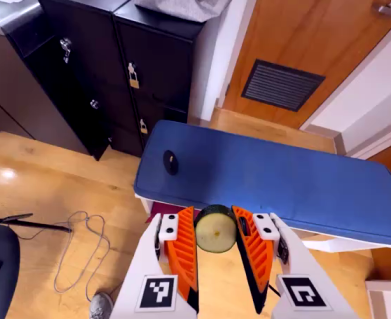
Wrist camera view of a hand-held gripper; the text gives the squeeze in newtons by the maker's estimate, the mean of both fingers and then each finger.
{"total": 10.0, "left": 10.0, "right": 10.1}